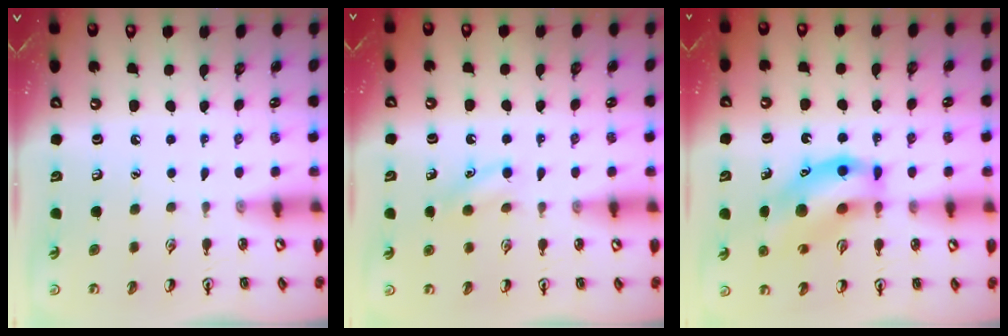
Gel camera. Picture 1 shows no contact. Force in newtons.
{"total": 6.0, "press": 5.7, "slide": 1.8}
{"total": 15.0, "press": 14.7, "slide": 3.1}